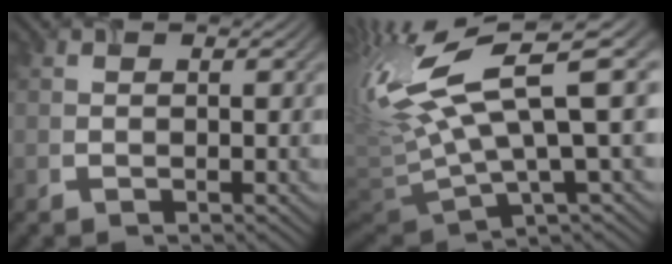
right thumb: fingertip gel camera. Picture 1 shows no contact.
{"total": 16.6, "force": [2.8, 4.4, 15.7], "torque": [-0.348, 0.007, 0.064]}